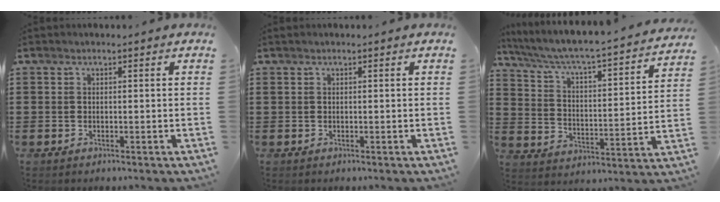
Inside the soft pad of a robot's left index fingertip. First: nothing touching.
{"total": 0.0}
{"total": 4.3, "force": [3.8, 0.0, 2.1], "torque": [-0.061, -0.041, 0.052]}